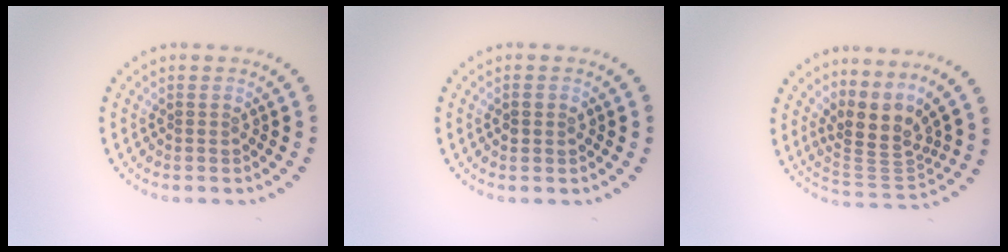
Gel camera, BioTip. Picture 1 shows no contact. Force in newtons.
{"total": 1.4, "press": 1.4, "slide": 0.2}
{"total": 3.9, "press": 2.6, "slide": 2.9}